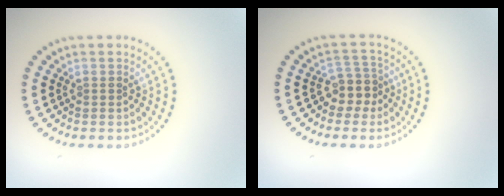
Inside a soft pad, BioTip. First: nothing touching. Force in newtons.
{"total": 2.7, "press": 2.1, "slide": 1.6}